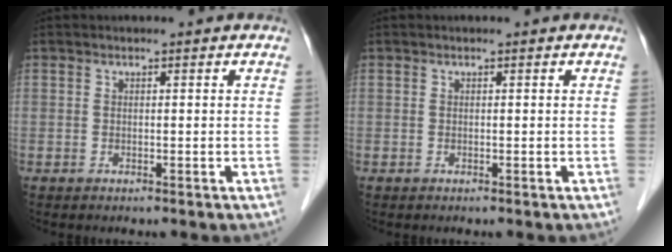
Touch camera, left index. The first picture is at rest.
{"total": 0.0}